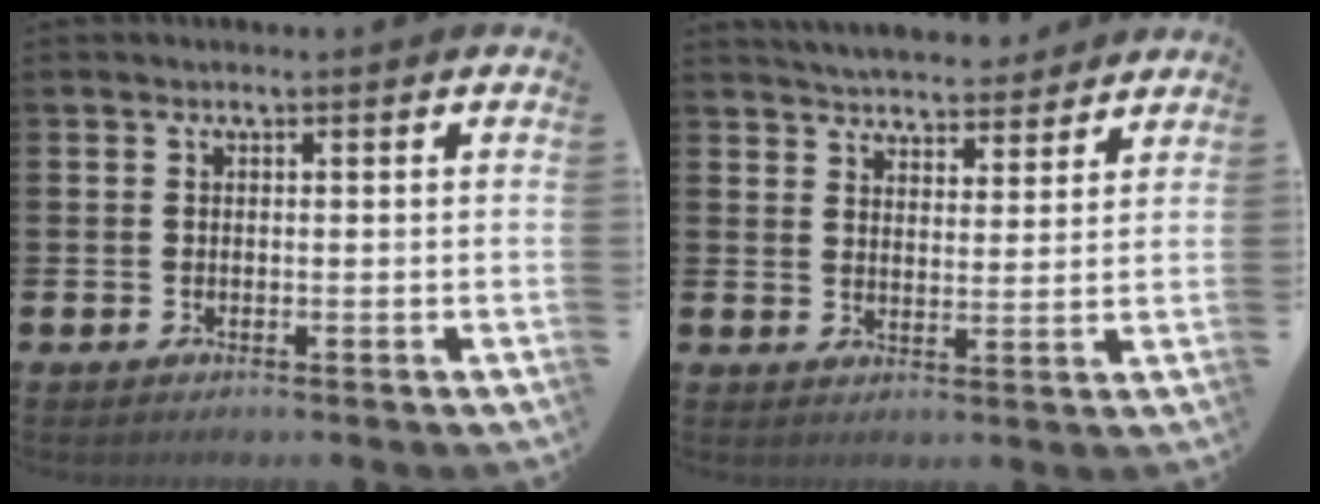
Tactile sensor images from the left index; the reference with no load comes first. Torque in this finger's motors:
{"motor_torque": [1.07, -1.07, 0.64, 0.06]}